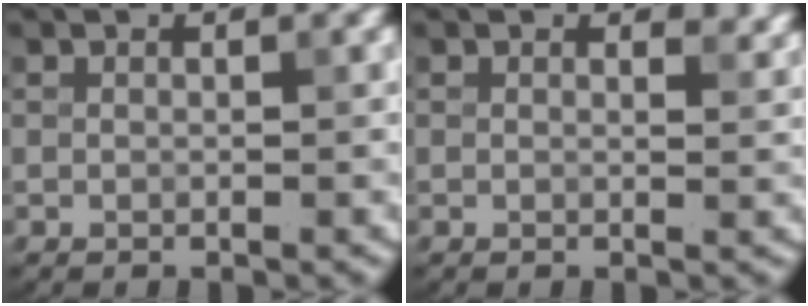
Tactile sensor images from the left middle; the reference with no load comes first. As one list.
[{"total": 1.3, "force": [1.0, 0.6, 0.6], "torque": [-0.006, -0.005, 0.014]}]